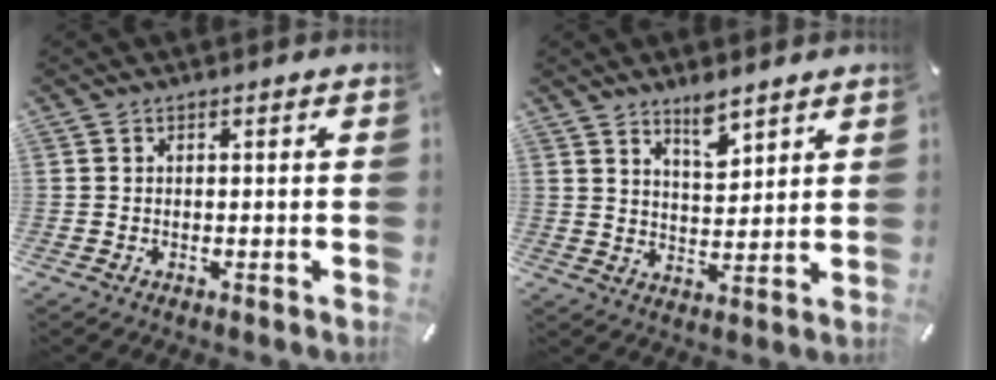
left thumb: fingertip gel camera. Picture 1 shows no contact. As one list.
[{"total": 5.9, "force": [5.1, 1.9, 2.3], "torque": [-0.027, -0.036, 0.089]}]